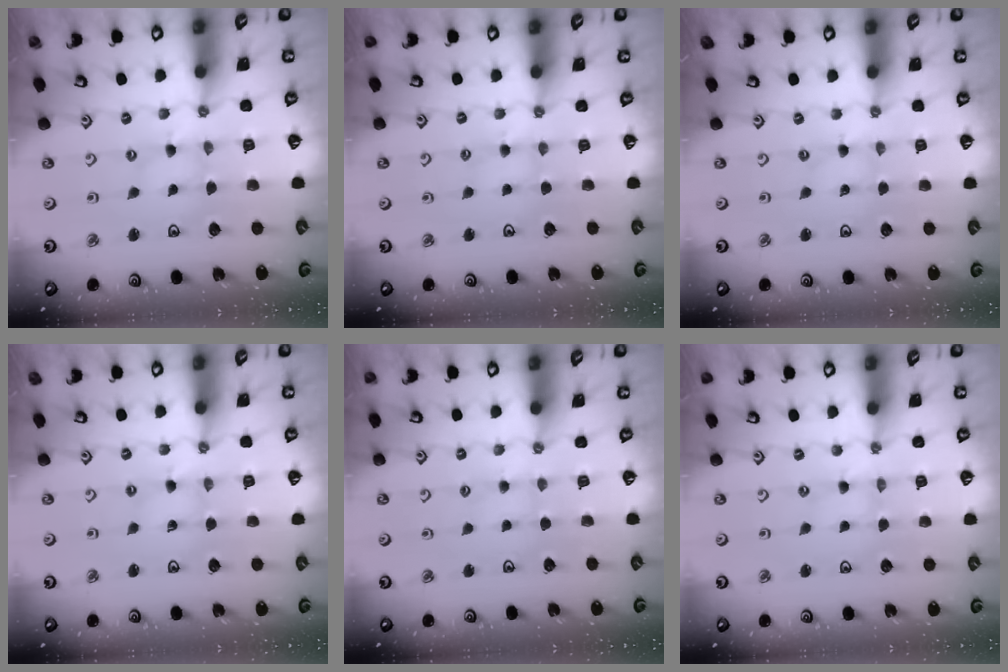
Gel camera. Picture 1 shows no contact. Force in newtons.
{"total": 4.5, "press": 4.4, "slide": 0.6}
{"total": 0.0}
{"total": 1.3, "press": 1.3, "slide": 0.3}
{"total": 2.1, "press": 2.1, "slide": 0.4}
{"total": 0.0}